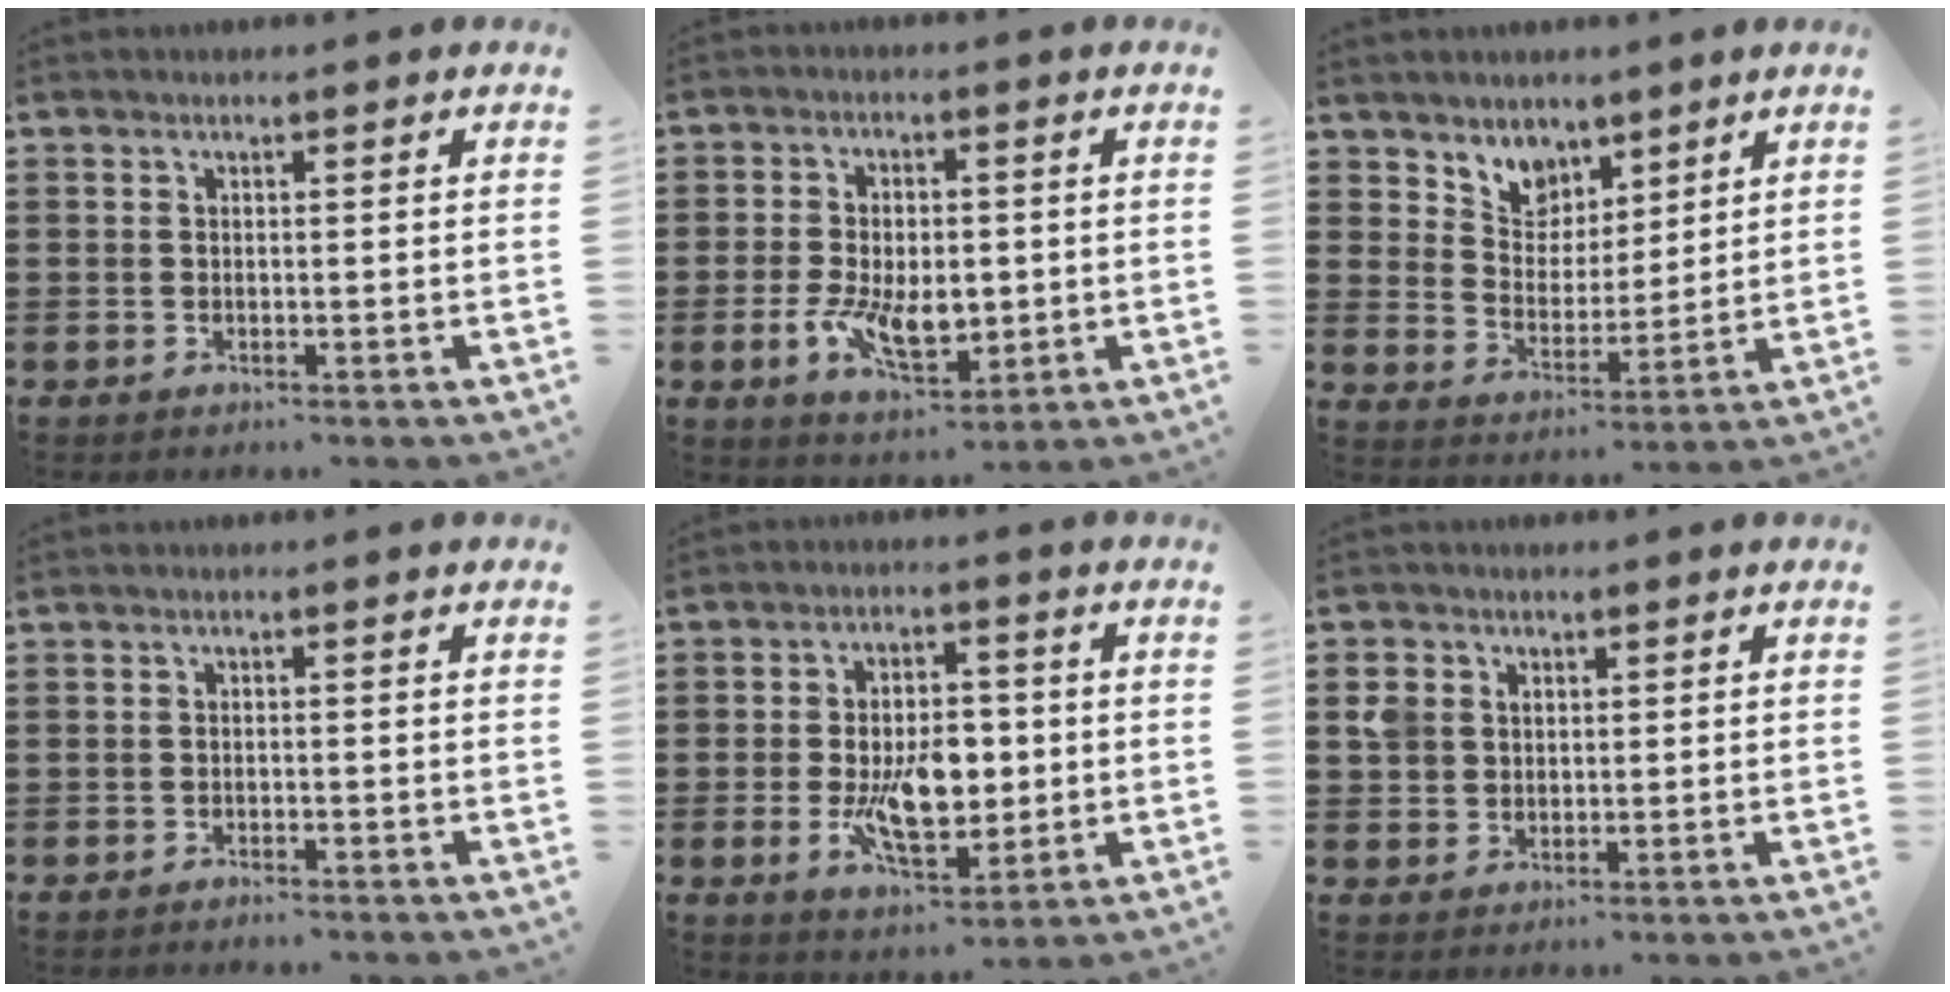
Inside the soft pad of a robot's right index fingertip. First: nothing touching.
{"total": 8.4, "force": [-1.6, 4.9, 6.7], "torque": [-0.135, 0.001, -0.030]}
{"total": 5.7, "force": [4.2, 3.9, -0.4], "torque": [-0.030, -0.017, 0.078]}
{"total": 1.0, "force": [-0.9, 0.0, 0.1], "torque": [-0.006, 0.001, -0.019]}
{"total": 10.1, "force": [-1.3, 5.5, 8.4], "torque": [-0.154, -0.001, -0.026]}
{"total": 3.6, "force": [1.0, 3.3, 1.3], "torque": [-0.039, 0.013, 0.018]}